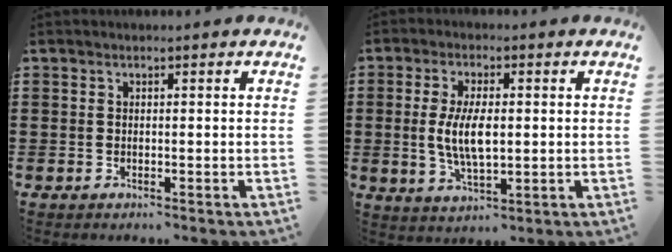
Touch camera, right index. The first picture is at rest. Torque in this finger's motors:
{"motor_torque": [0.76, 0.30, 0.30, 0.18]}